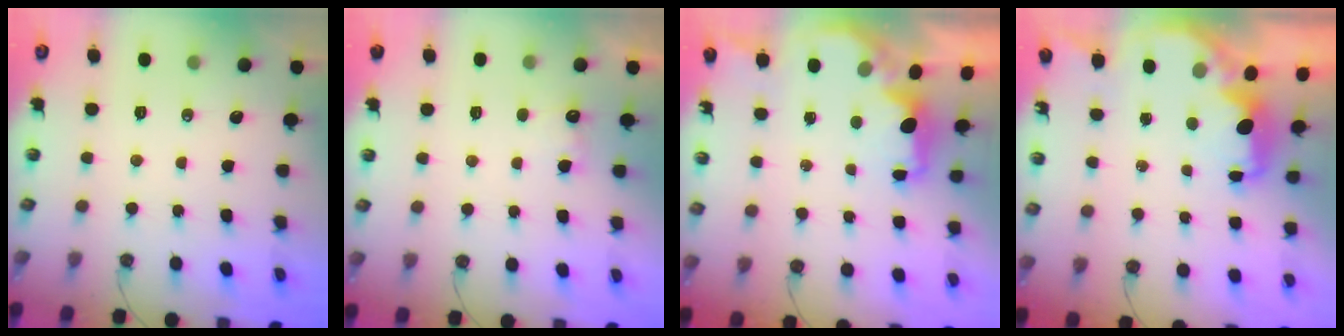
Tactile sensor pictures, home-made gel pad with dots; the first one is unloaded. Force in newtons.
{"total": 4.3, "press": 4.1, "slide": 1.2}
{"total": 1.8, "press": 1.7, "slide": 0.5}
{"total": 3.8, "press": 3.7, "slide": 0.6}